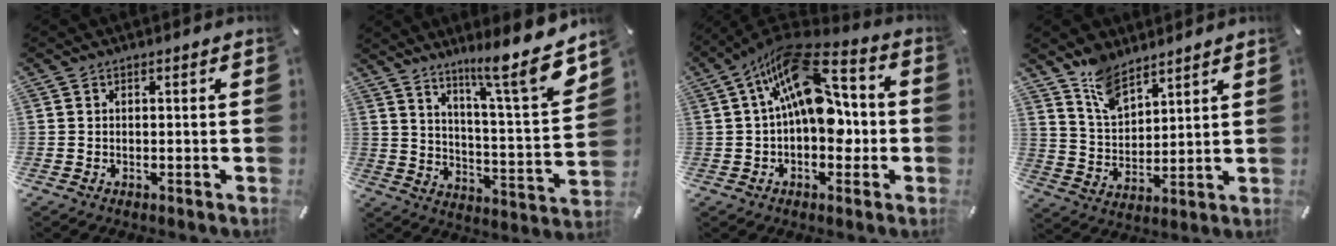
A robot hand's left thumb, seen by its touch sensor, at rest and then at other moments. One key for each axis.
{"total": 14.4, "fx": 11.4, "fy": 1.1, "fz": 8.8, "tx": -0.125, "ty": -0.108, "tz": 0.176}
{"total": 19.2, "fx": 4.1, "fy": 10.6, "fz": 15.5, "tx": -0.249, "ty": -0.023, "tz": 0.063}
{"total": 8.5, "fx": 7.0, "fy": 3.9, "fz": 2.9, "tx": -0.073, "ty": -0.035, "tz": 0.134}